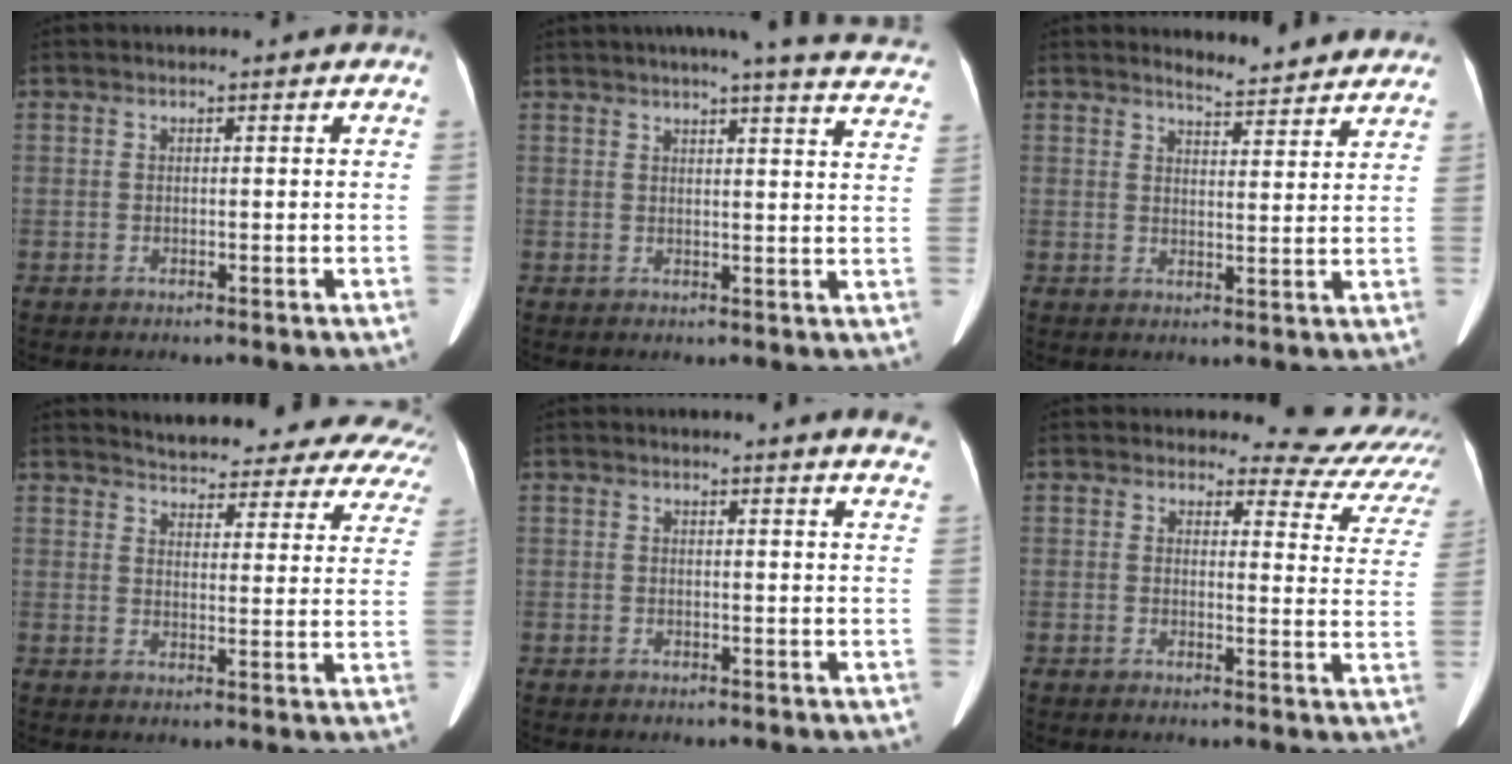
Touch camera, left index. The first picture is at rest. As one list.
[{"total": 20.0, "force": [17.9, 1.2, 8.7], "torque": [-0.111, -0.033, 0.193]}, {"total": 8.2, "force": [8.0, 1.0, 1.6], "torque": [-0.020, -0.006, 0.086]}, {"total": 22.3, "force": [20.1, 6.0, 7.4], "torque": [-0.084, -0.043, 0.215]}, {"total": 7.9, "force": [7.4, -0.2, 2.6], "torque": [-0.023, -0.036, 0.053]}, {"total": 10.9, "force": [10.5, 3.2, 0.1], "torque": [0.038, -0.059, 0.080]}]